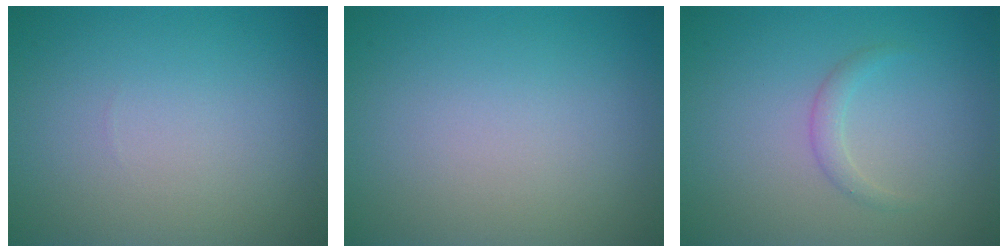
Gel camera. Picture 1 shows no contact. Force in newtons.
{"total": 0.0}
{"total": 1.2, "press": 1.2, "slide": 0.0}